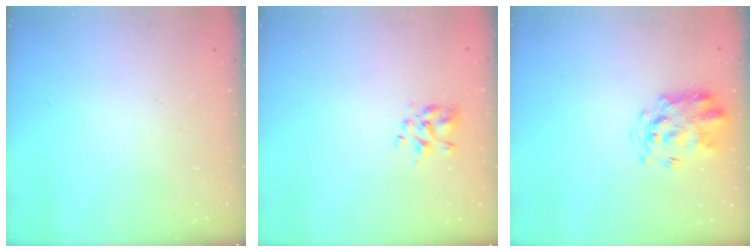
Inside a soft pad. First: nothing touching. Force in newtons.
{"total": 2.2, "press": 2.1, "slide": 0.8}
{"total": 3.8, "press": 3.7, "slide": 0.7}